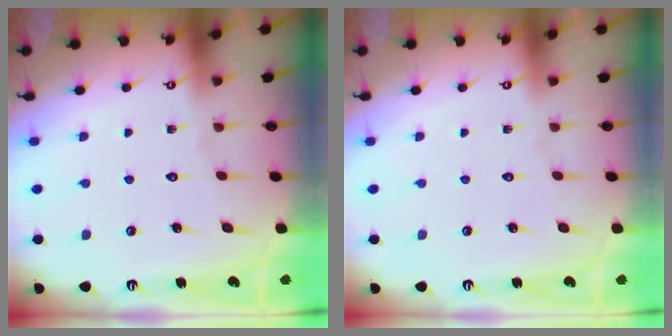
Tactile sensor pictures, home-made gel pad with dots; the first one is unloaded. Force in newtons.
{"total": 0.0}